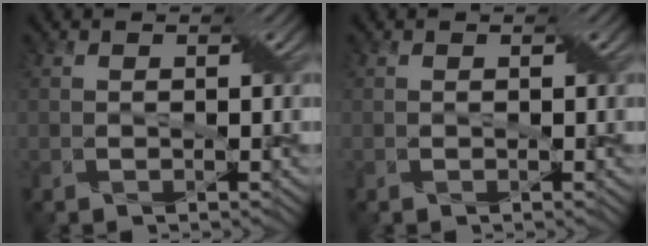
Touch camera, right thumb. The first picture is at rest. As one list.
[{"total": 0.0}]